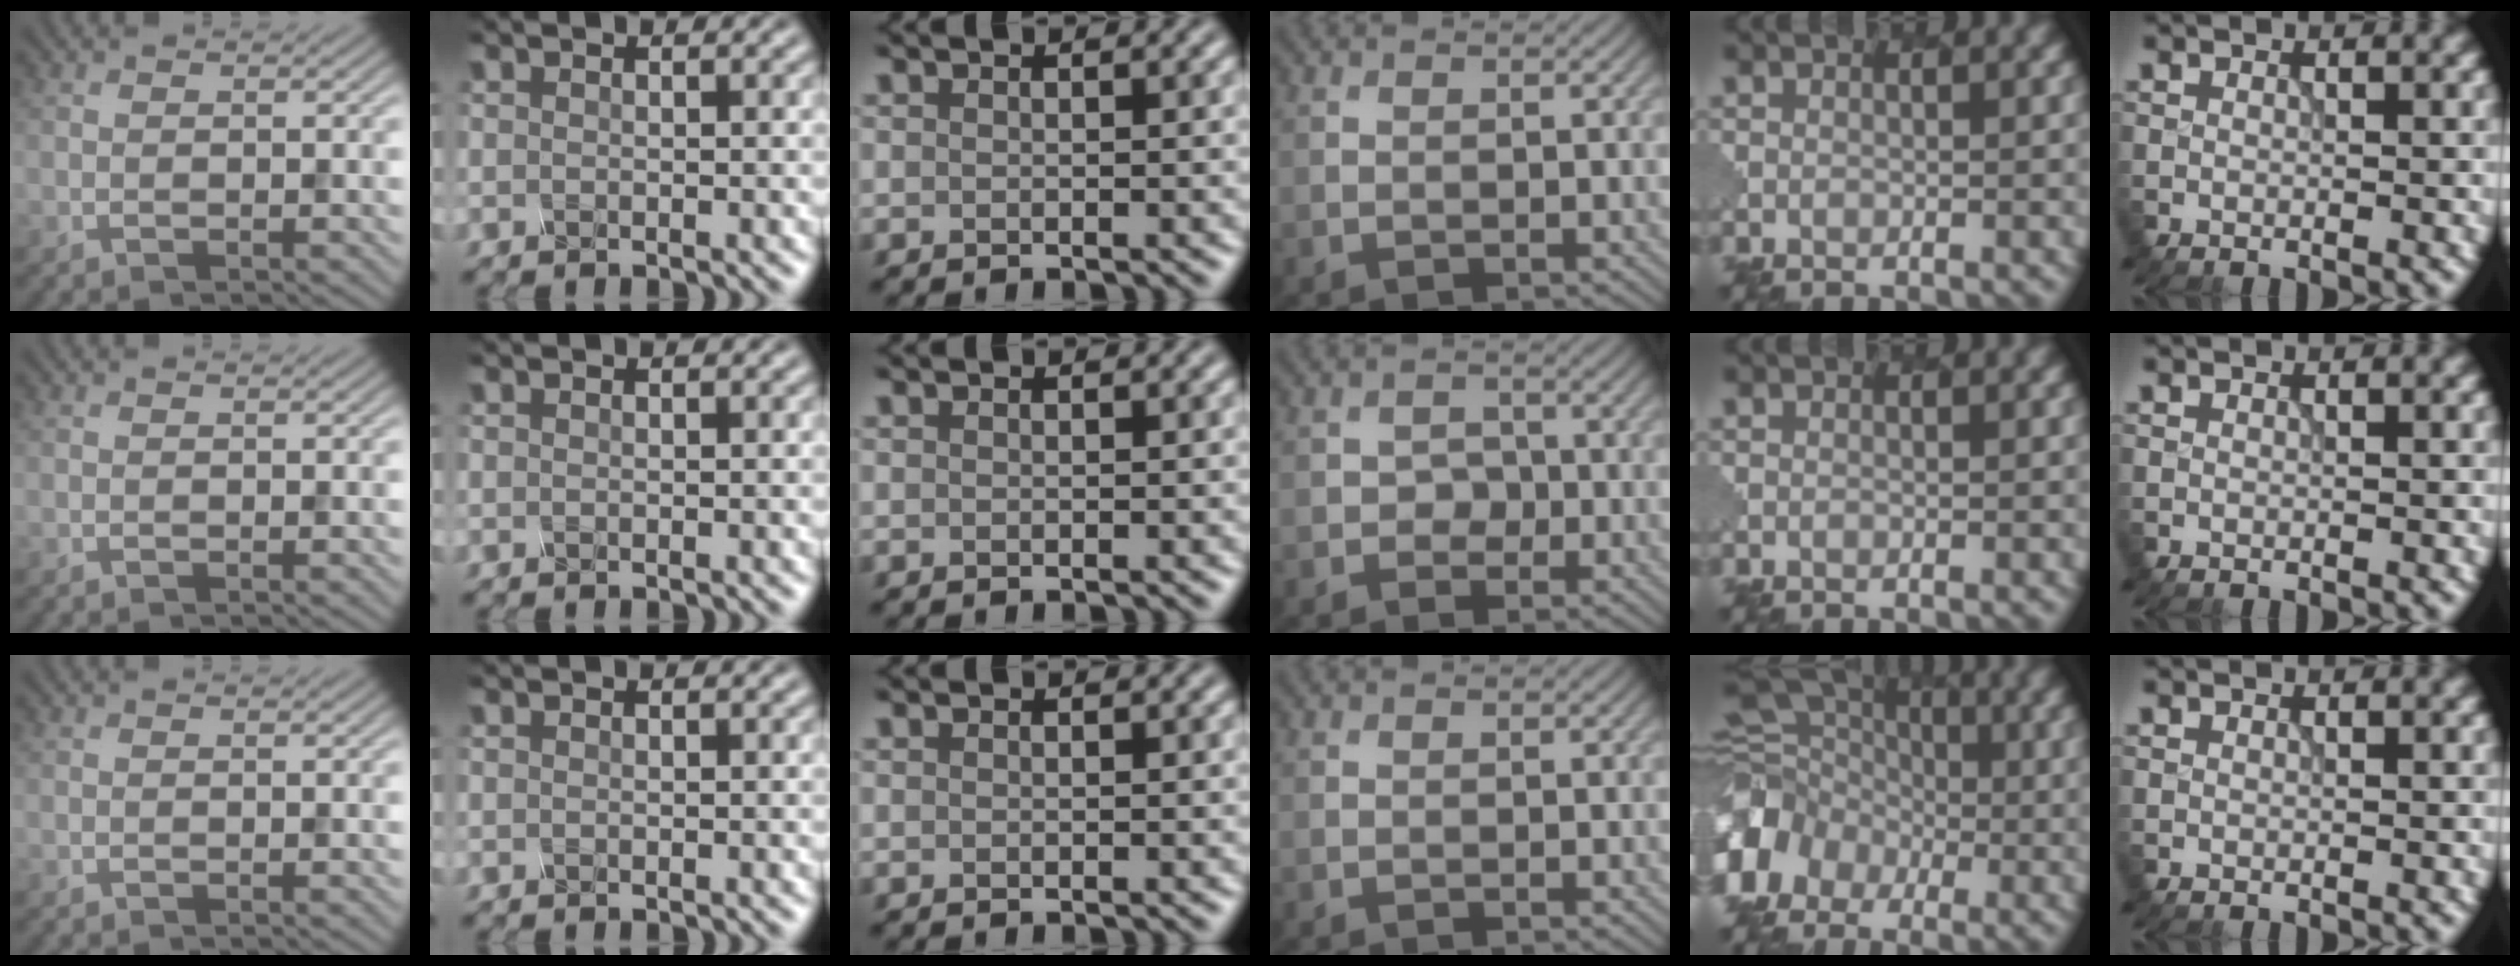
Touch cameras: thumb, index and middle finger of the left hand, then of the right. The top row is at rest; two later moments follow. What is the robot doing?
{"motion": "screw", "object": "spray bottle"}